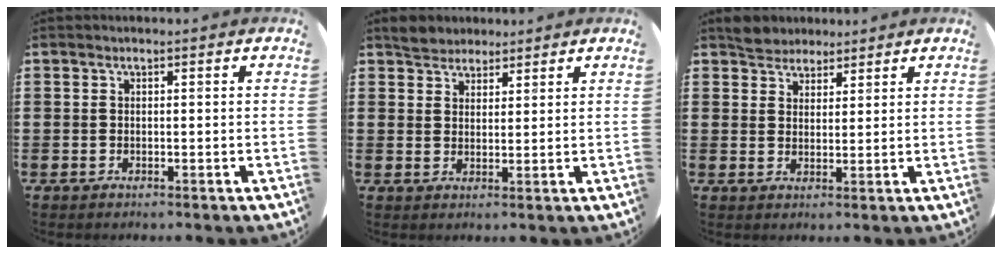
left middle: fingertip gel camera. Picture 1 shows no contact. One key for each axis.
{"total": 3.1, "fx": 2.9, "fy": 1.3, "fz": -0.2, "tx": 0.003, "ty": 0.001, "tz": 0.055}
{"total": 3.5, "fx": 3.2, "fy": 1.4, "fz": -0.1, "tx": -0.002, "ty": 0.000, "tz": 0.061}